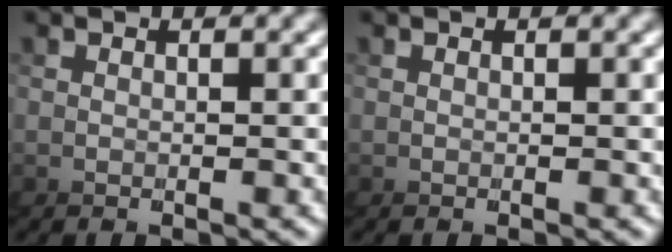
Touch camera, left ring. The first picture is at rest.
{"total": 0.0}